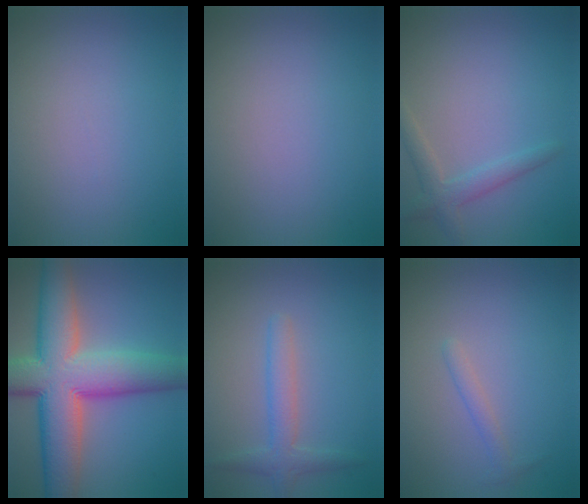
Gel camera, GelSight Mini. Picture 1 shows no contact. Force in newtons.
{"total": 0.0}
{"total": 2.2, "press": 2.2, "slide": 0.2}
{"total": 12.1, "press": 12.0, "slide": 0.8}
{"total": 2.4, "press": 2.4, "slide": 0.1}
{"total": 1.0, "press": 1.0, "slide": 0.0}